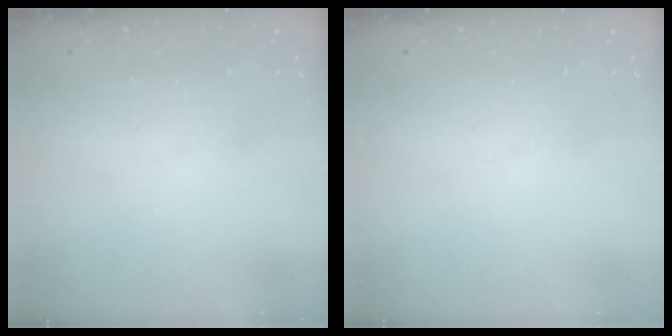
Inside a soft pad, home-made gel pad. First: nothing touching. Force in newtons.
{"total": 0.0}